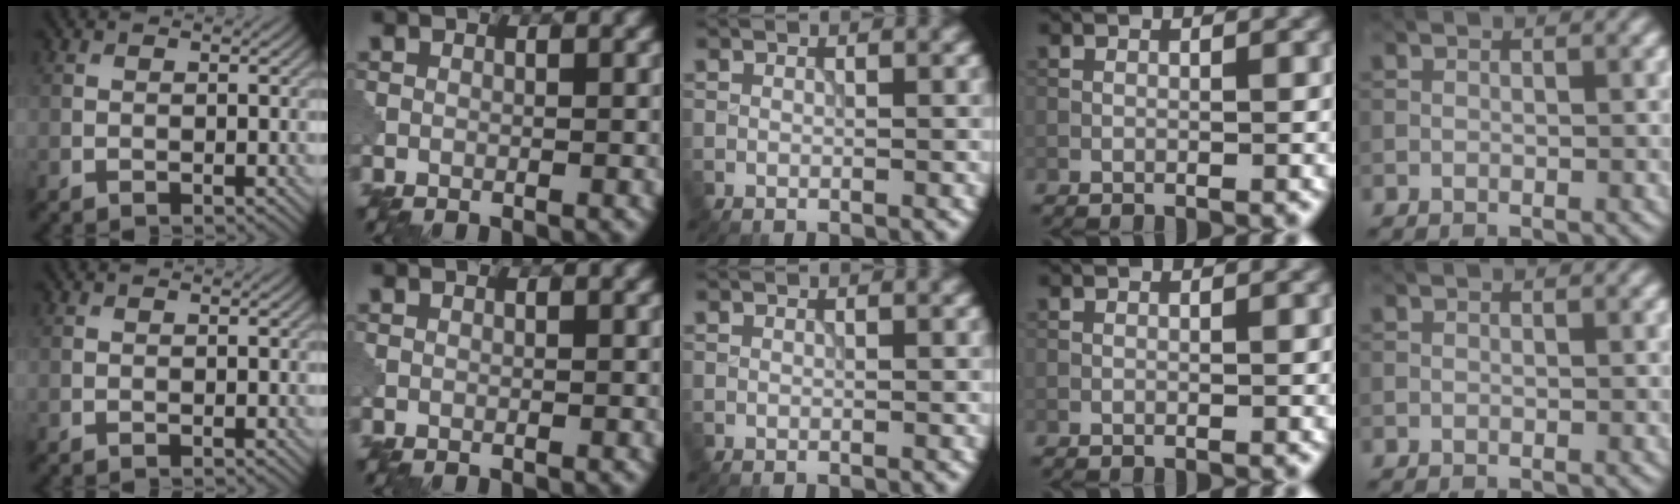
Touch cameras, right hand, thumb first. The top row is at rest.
{}